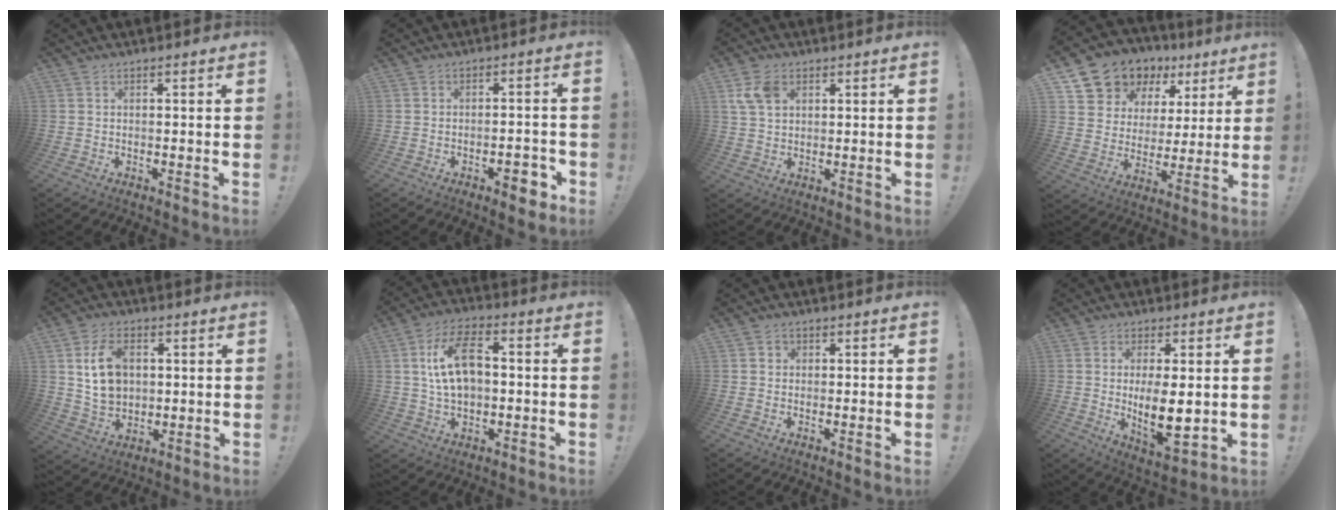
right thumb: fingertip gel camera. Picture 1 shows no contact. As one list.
[{"total": 5.3, "force": [-2.9, 2.1, 3.9], "torque": [-0.047, 0.014, -0.047]}, {"total": 7.2, "force": [2.7, 5.1, 4.3], "torque": [-0.083, 0.003, 0.056]}, {"total": 11.9, "force": [8.6, 7.9, 2.2], "torque": [-0.039, -0.072, 0.169]}, {"total": 12.4, "force": [3.2, 9.5, 7.4], "torque": [-0.111, 0.000, 0.063]}, {"total": 13.4, "force": [1.3, 8.3, 10.5], "torque": [-0.170, 0.014, 0.026]}, {"total": 0.6, "force": [0.1, 0.6, 0.0], "torque": [0.005, -0.001, 0.002]}, {"total": 11.8, "force": [0.1, 5.1, 10.6], "torque": [-0.170, -0.021, 0.004]}]